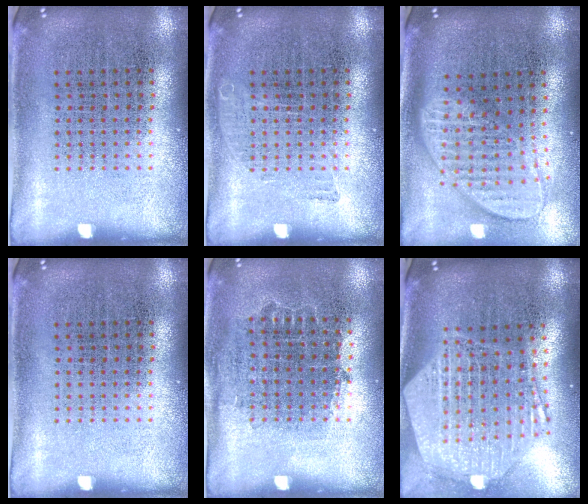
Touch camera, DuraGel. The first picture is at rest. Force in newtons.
{"total": 0.7, "press": 0.7, "slide": 0.2}
{"total": 2.1, "press": 1.6, "slide": 1.4}
{"total": 0.0}
{"total": 0.8, "press": 0.7, "slide": 0.3}
{"total": 2.8, "press": 2.2, "slide": 1.7}